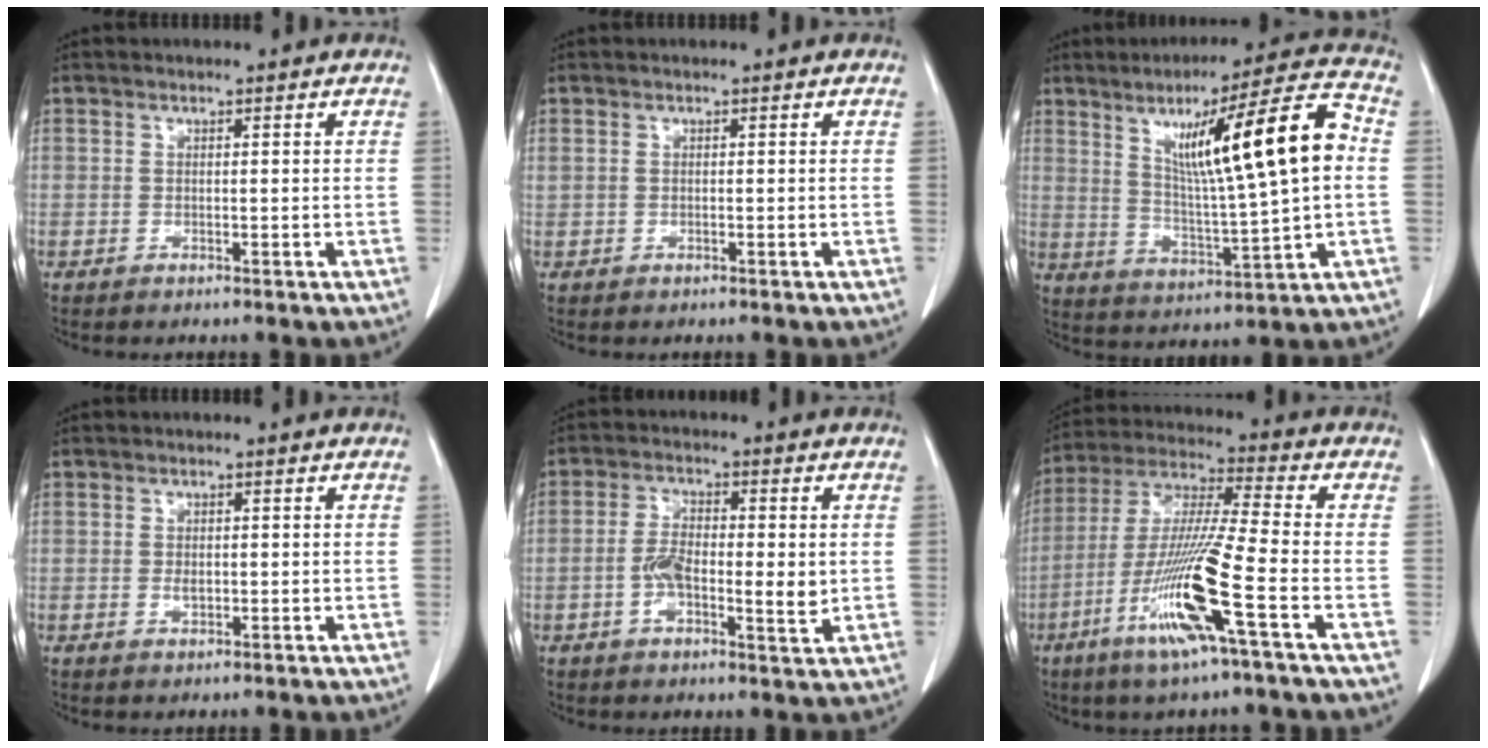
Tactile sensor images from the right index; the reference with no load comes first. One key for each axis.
{"total": 0.0}
{"total": 17.6, "fx": 3.5, "fy": 0.7, "fz": 17.2, "tx": -0.269, "ty": 0.016, "tz": 0.053}
{"total": 1.3, "fx": -0.2, "fy": 0.7, "fz": 1.0, "tx": -0.018, "ty": 0.000, "tz": -0.002}
{"total": 8.0, "fx": -0.9, "fy": 2.7, "fz": 7.5, "tx": -0.135, "ty": 0.002, "tz": -0.020}
{"total": 15.3, "fx": -6.2, "fy": -0.7, "fz": 14.0, "tx": -0.287, "ty": -0.022, "tz": -0.123}